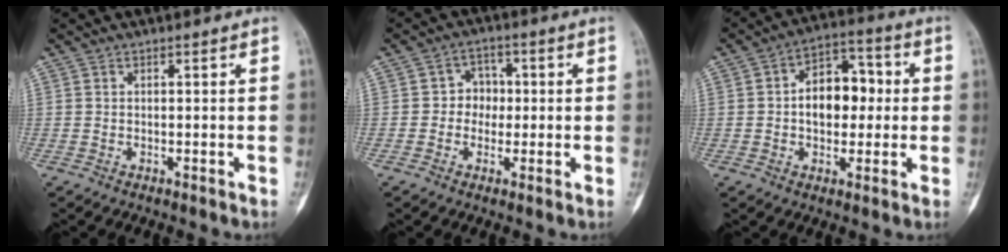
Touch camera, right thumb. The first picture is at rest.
{"total": 4.7, "force": [-0.1, 4.2, 2.1], "torque": [0.008, 0.013, -0.013]}
{"total": 11.5, "force": [0.4, 7.6, 8.6], "torque": [-0.096, 0.030, 0.000]}